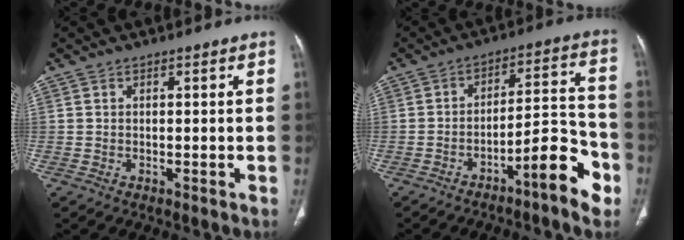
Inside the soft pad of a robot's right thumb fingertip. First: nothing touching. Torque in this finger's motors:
{"motor_torque": [0.07, 0.32, -0.07, 0.14, -0.04]}